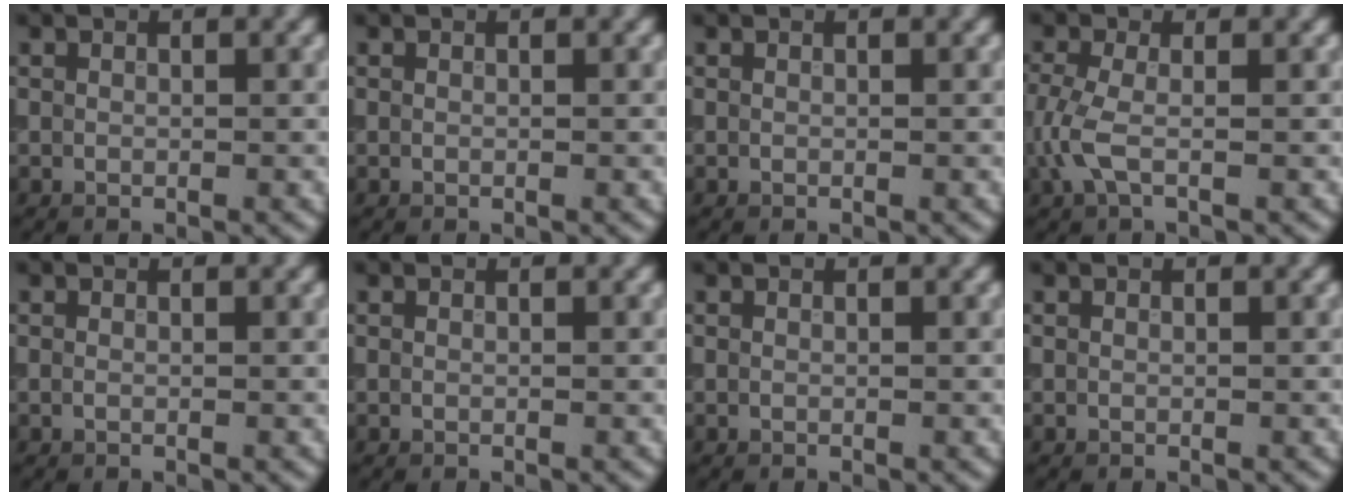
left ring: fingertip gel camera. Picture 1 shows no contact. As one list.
[{"total": 0.0}, {"total": 0.0}, {"total": 2.9, "force": [-0.8, 1.1, 2.5], "torque": [-0.072, -0.003, -0.023]}, {"total": 0.0}, {"total": 0.0}, {"total": 0.0}, {"total": 0.0}]